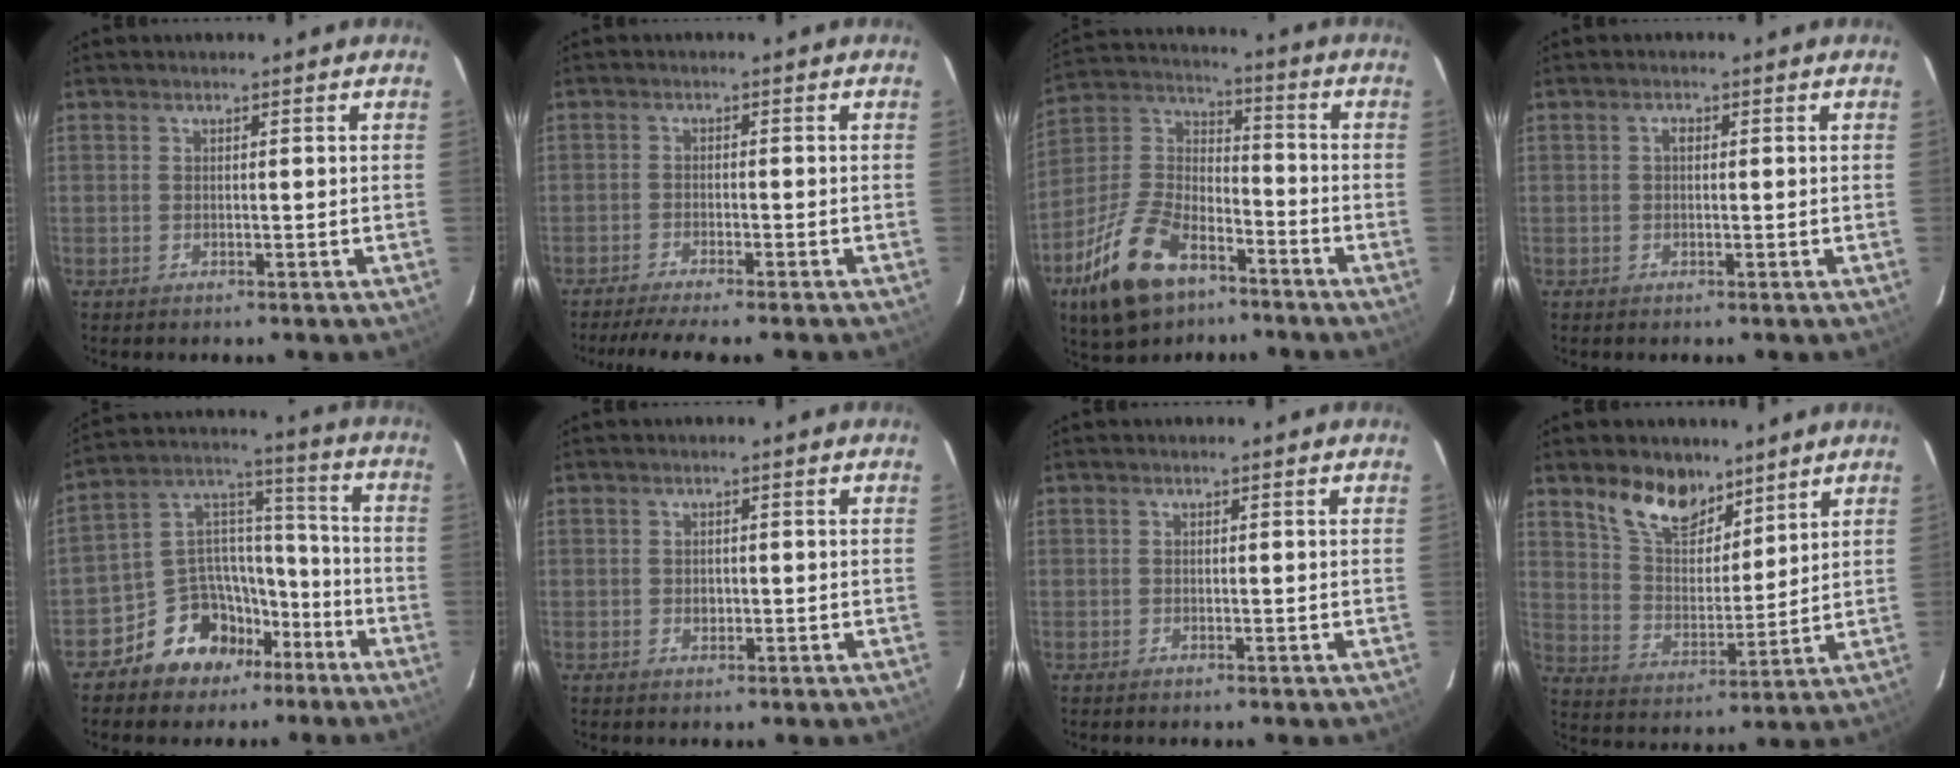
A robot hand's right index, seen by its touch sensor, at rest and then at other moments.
{"total": 7.5, "force": [-6.5, 0.0, 3.7], "torque": [-0.082, -0.016, -0.104]}
{"total": 18.5, "force": [-10.6, 9.7, 11.6], "torque": [-0.249, 0.006, -0.189]}
{"total": 1.1, "force": [0.1, 0.7, 0.8], "torque": [-0.014, 0.006, 0.000]}
{"total": 12.9, "force": [-8.3, 9.2, 3.7], "torque": [-0.079, 0.067, -0.130]}
{"total": 1.2, "force": [-0.2, 1.1, 0.4], "torque": [-0.006, 0.001, -0.002]}
{"total": 0.0}
{"total": 11.5, "force": [8.3, 5.7, 5.5], "torque": [-0.102, 0.007, 0.158]}